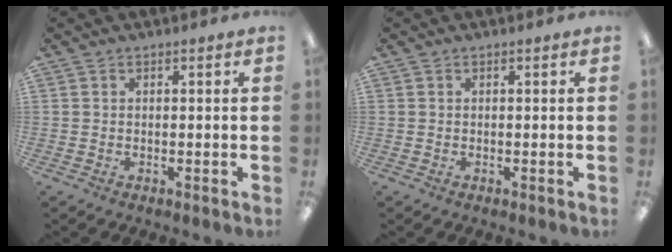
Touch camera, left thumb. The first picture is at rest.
{"total": 0.0}